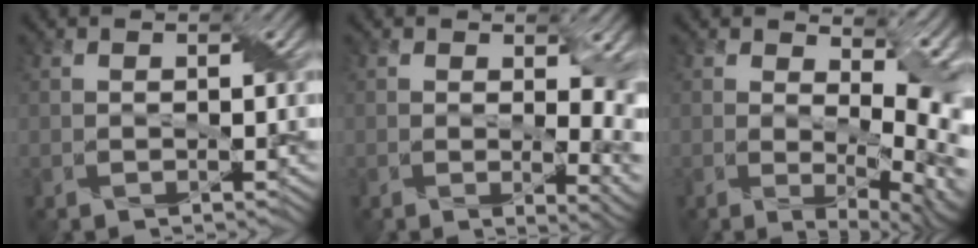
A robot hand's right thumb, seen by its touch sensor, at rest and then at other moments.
{"total": 8.1, "force": [0.7, 4.6, 6.6], "torque": [-0.082, -0.022, 0.029]}
{"total": 11.3, "force": [2.8, 5.4, 9.5], "torque": [-0.139, -0.016, 0.068]}